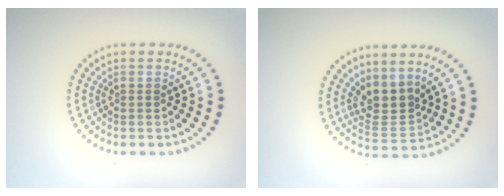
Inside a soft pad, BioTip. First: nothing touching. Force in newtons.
{"total": 3.2, "press": 2.4, "slide": 2.0}